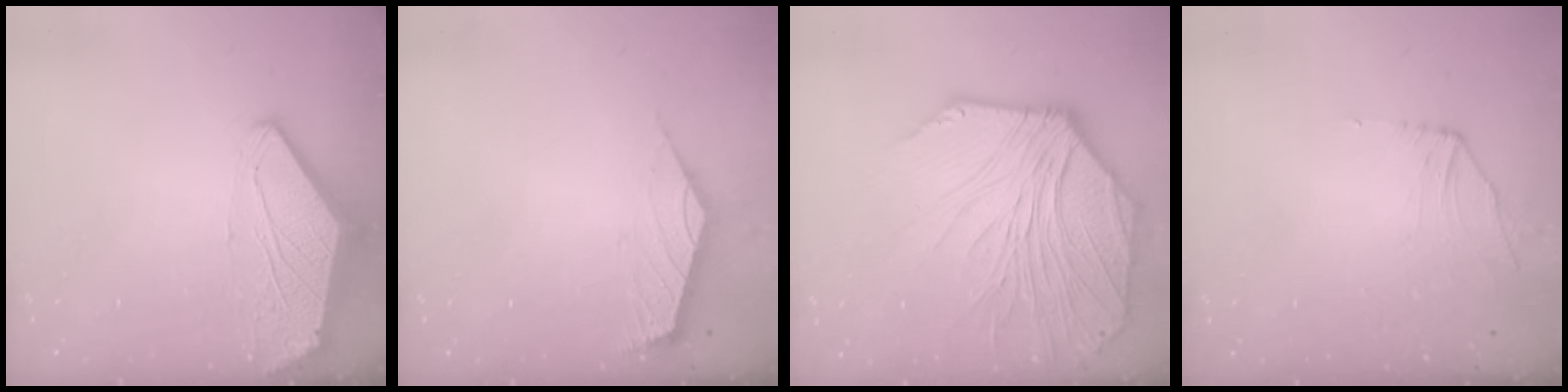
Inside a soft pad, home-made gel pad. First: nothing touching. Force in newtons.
{"total": 2.2, "press": 2.2, "slide": 0.5}
{"total": 12.9, "press": 12.6, "slide": 2.4}
{"total": 2.3, "press": 2.3, "slide": 0.6}